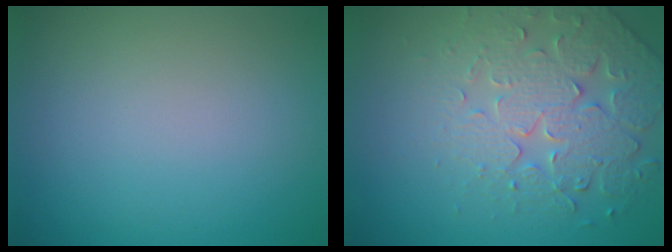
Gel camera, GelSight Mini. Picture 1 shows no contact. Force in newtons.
{"total": 4.5, "press": 4.4, "slide": 0.9}